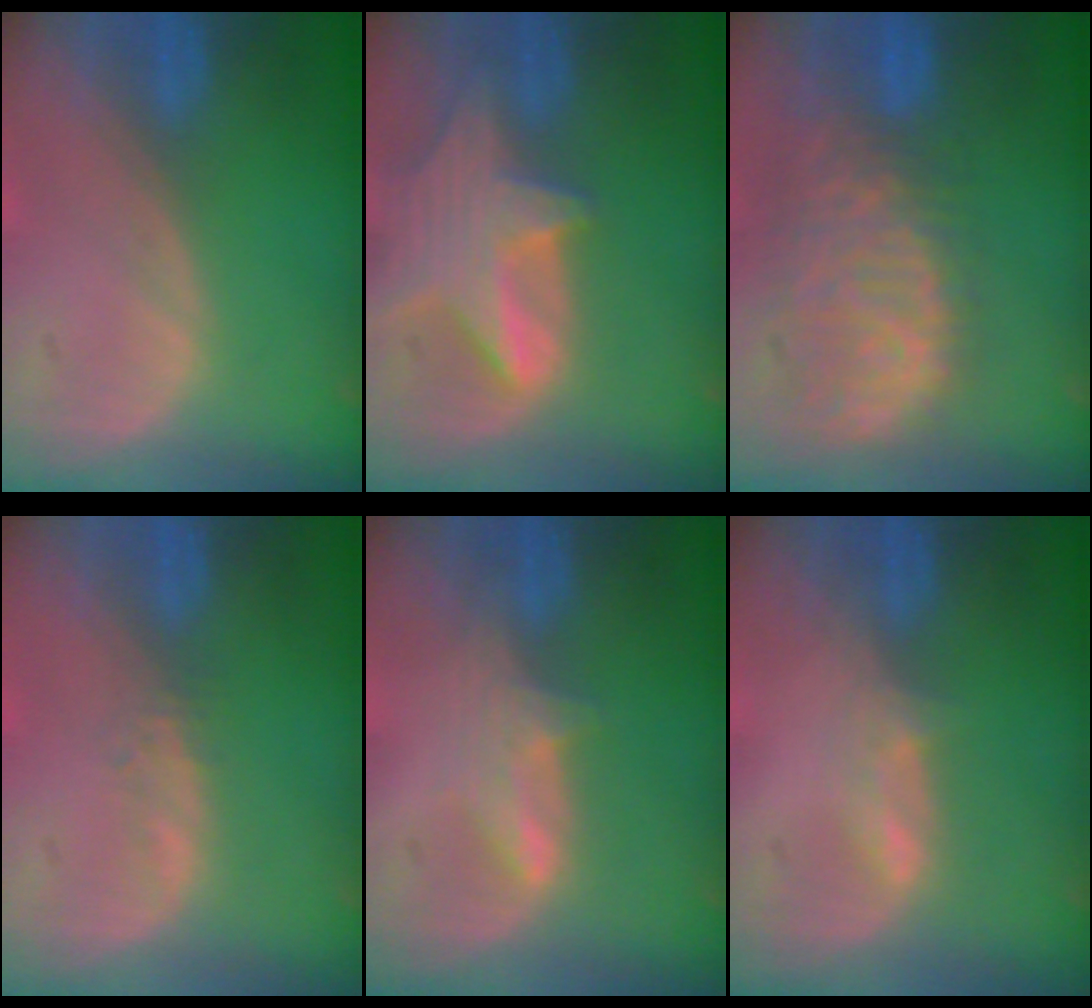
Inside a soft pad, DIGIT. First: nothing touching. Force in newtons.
{"total": 7.9, "press": 7.2, "slide": 3.2}
{"total": 11.0, "press": 9.4, "slide": 5.7}
{"total": 1.1, "press": 1.0, "slide": 0.5}
{"total": 2.9, "press": 2.9, "slide": 0.4}
{"total": 1.7, "press": 1.7, "slide": 0.6}